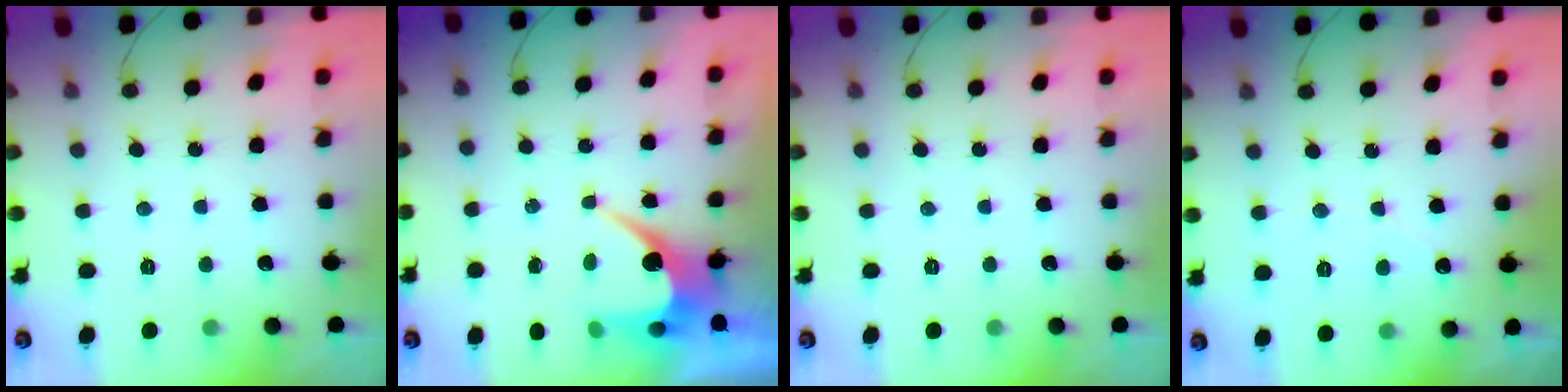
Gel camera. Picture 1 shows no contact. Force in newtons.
{"total": 7.1, "press": 7.1, "slide": 0.3}
{"total": 0.0}
{"total": 2.1, "press": 2.1, "slide": 0.1}